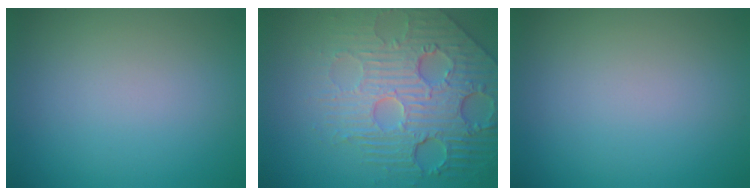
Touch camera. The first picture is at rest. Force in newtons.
{"total": 7.8, "press": 5.6, "slide": 5.4}
{"total": 0.0}